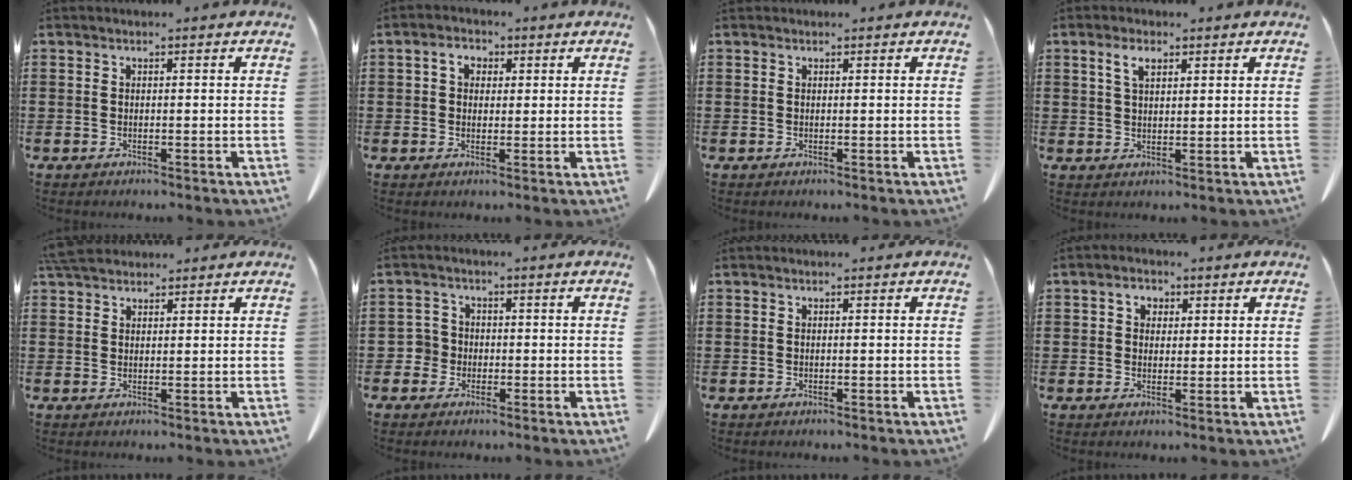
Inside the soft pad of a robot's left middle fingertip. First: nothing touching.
{"total": 2.8, "force": [1.0, 2.0, 1.7], "torque": [-0.033, 0.008, 0.014]}
{"total": 0.0}
{"total": 3.2, "force": [1.8, 1.2, 2.3], "torque": [-0.051, 0.006, 0.032]}
{"total": 3.6, "force": [3.3, 0.9, 1.2], "torque": [-0.032, 0.001, 0.064]}
{"total": 2.7, "force": [-0.8, 2.5, 0.5], "torque": [-0.030, 0.001, -0.023]}
{"total": 0.0}
{"total": 2.5, "force": [1.0, 1.9, 1.3], "torque": [-0.032, 0.011, 0.016]}